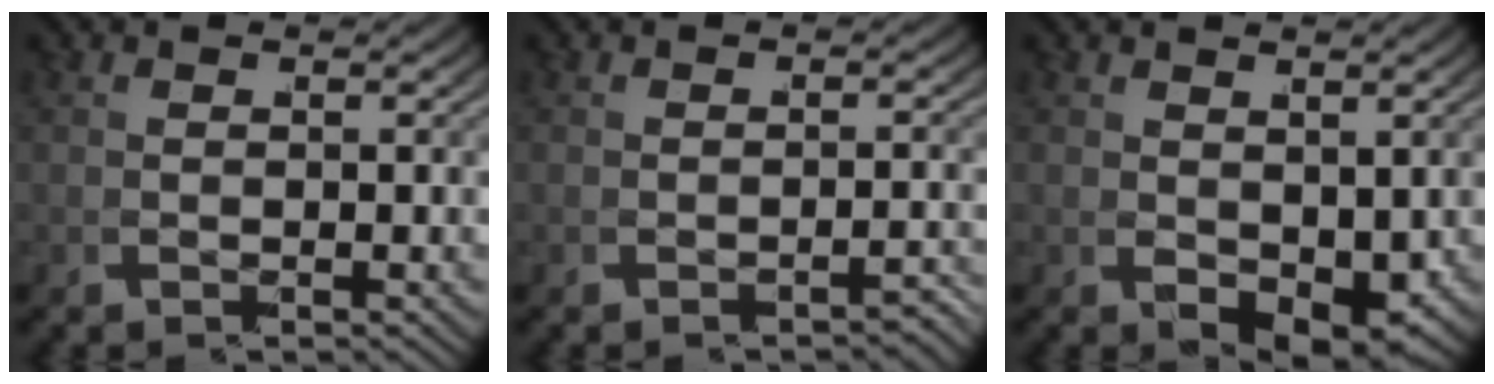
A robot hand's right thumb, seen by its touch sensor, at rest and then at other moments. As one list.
[{"total": 1.8, "force": [-1.8, -0.4, -0.2], "torque": [-0.019, -0.009, -0.023]}, {"total": 2.3, "force": [0.0, 1.2, 2.0], "torque": [-0.042, -0.015, 0.011]}]